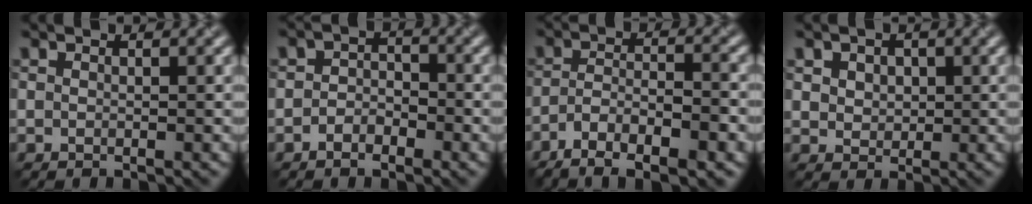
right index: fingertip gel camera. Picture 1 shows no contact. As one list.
[{"total": 1.8, "force": [-0.9, 1.2, 0.9], "torque": [-0.018, 0.013, -0.023]}, {"total": 7.2, "force": [-4.6, 2.3, 5.0], "torque": [-0.090, 0.007, -0.081]}, {"total": 3.2, "force": [1.9, 2.3, 1.1], "torque": [-0.023, 0.019, 0.022]}]